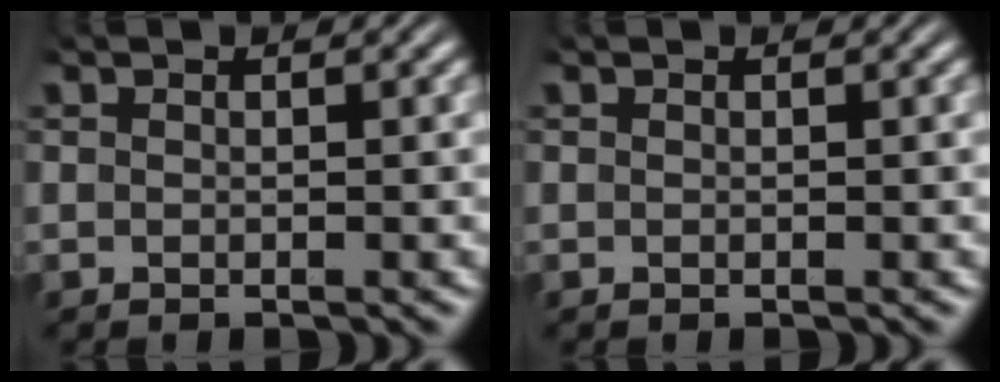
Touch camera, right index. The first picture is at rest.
{"total": 0.0}